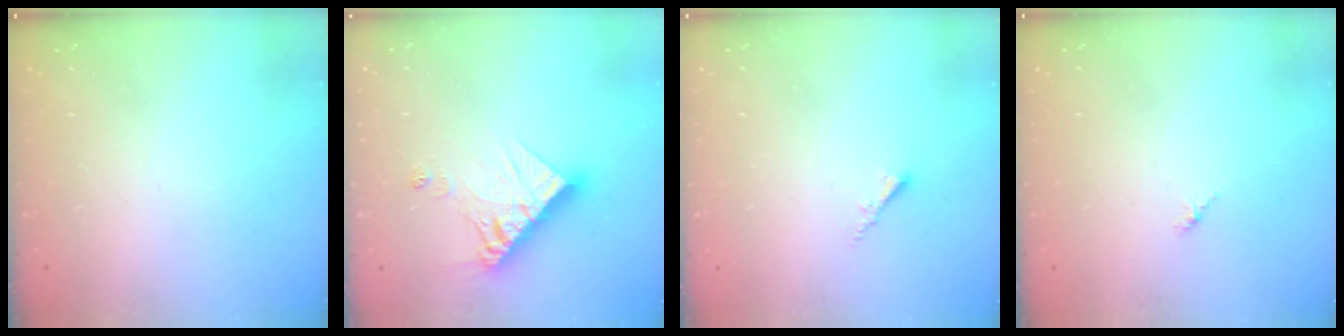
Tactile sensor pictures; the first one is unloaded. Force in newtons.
{"total": 12.7, "press": 12.6, "slide": 1.6}
{"total": 1.8, "press": 1.7, "slide": 0.5}
{"total": 1.5, "press": 1.4, "slide": 0.4}